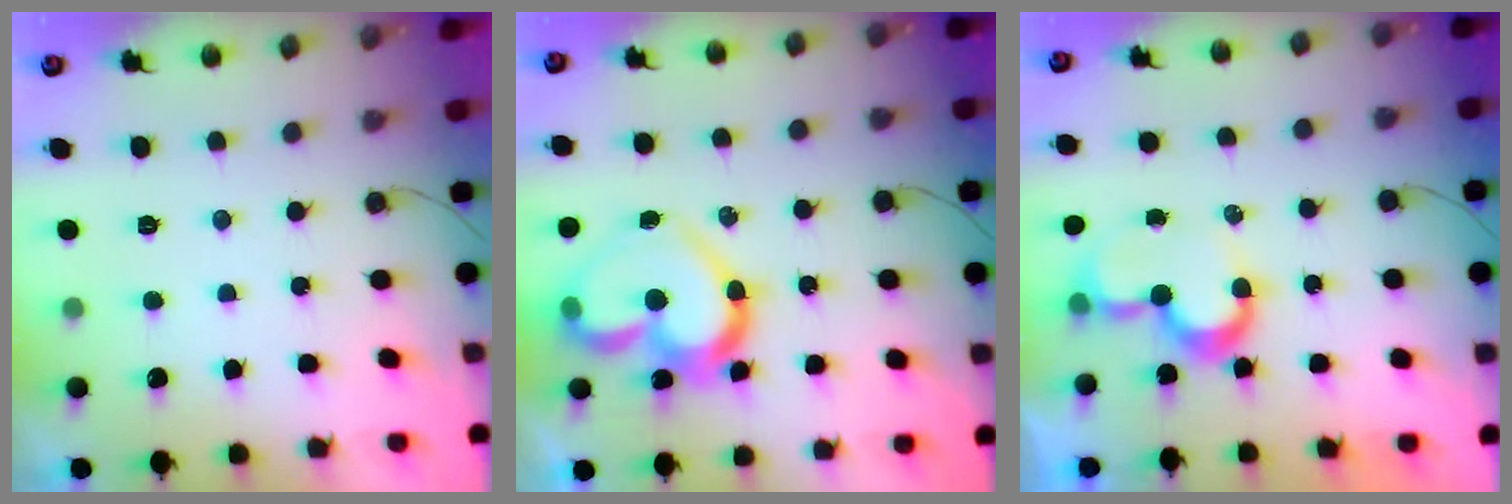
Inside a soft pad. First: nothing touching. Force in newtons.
{"total": 18.9, "press": 18.8, "slide": 1.9}
{"total": 9.7, "press": 9.7, "slide": 0.7}